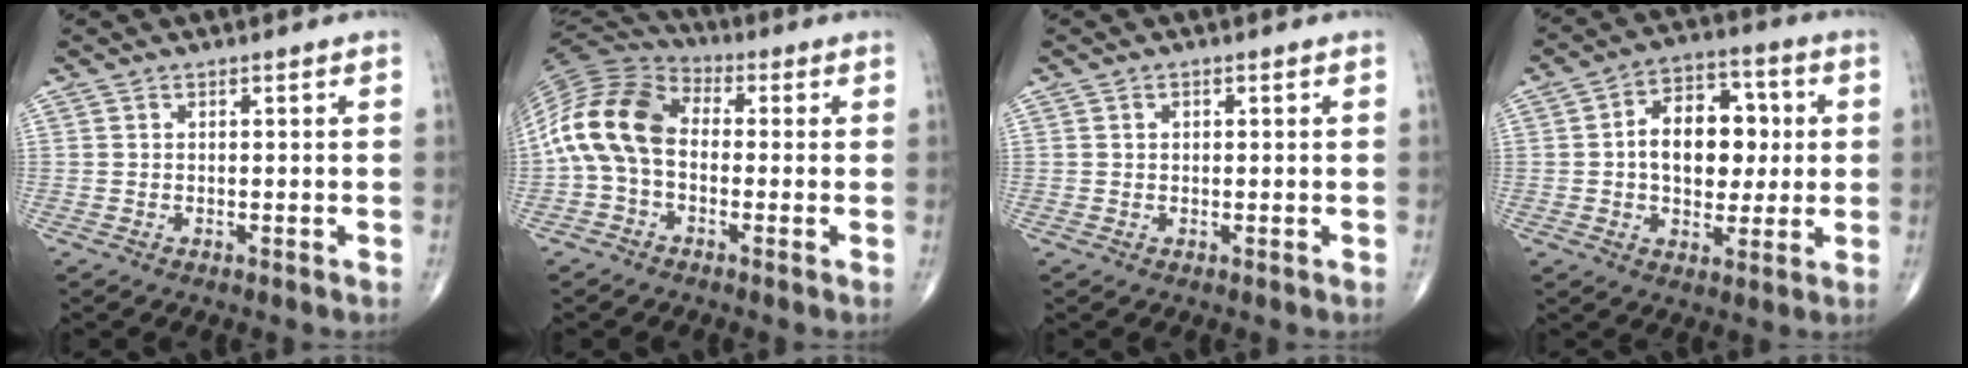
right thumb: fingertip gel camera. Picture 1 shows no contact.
{"total": 14.2, "force": [-0.8, 9.5, 10.6], "torque": [-0.213, 0.033, -0.028]}
{"total": 0.8, "force": [0.2, 0.6, 0.5], "torque": [-0.004, 0.000, 0.003]}
{"total": 13.9, "force": [1.1, 9.1, 10.4], "torque": [-0.118, 0.019, 0.014]}